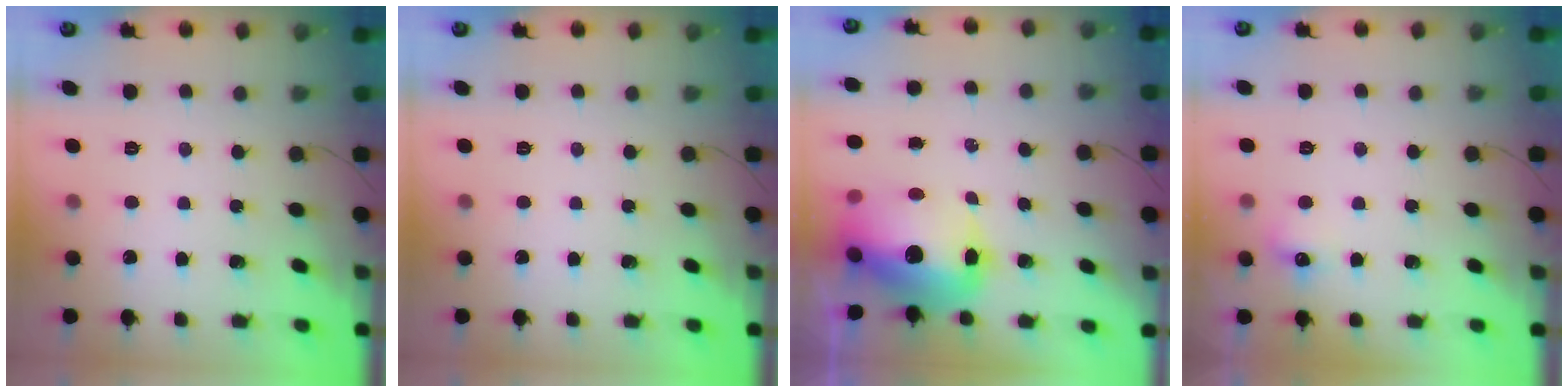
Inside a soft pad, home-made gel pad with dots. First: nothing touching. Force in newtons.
{"total": 0.0}
{"total": 16.7, "press": 16.2, "slide": 4.1}
{"total": 5.6, "press": 5.4, "slide": 1.6}